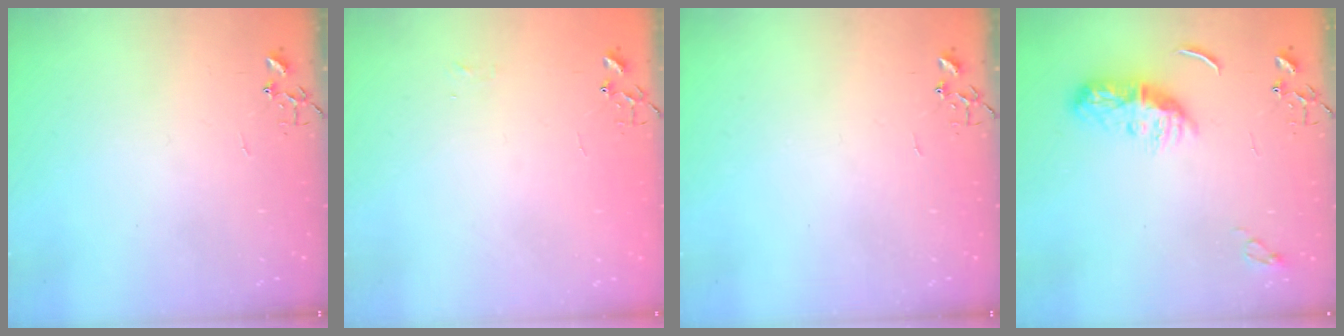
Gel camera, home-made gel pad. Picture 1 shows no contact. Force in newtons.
{"total": 3.8, "press": 3.8, "slide": 0.6}
{"total": 0.0}
{"total": 9.1, "press": 9.1, "slide": 0.2}